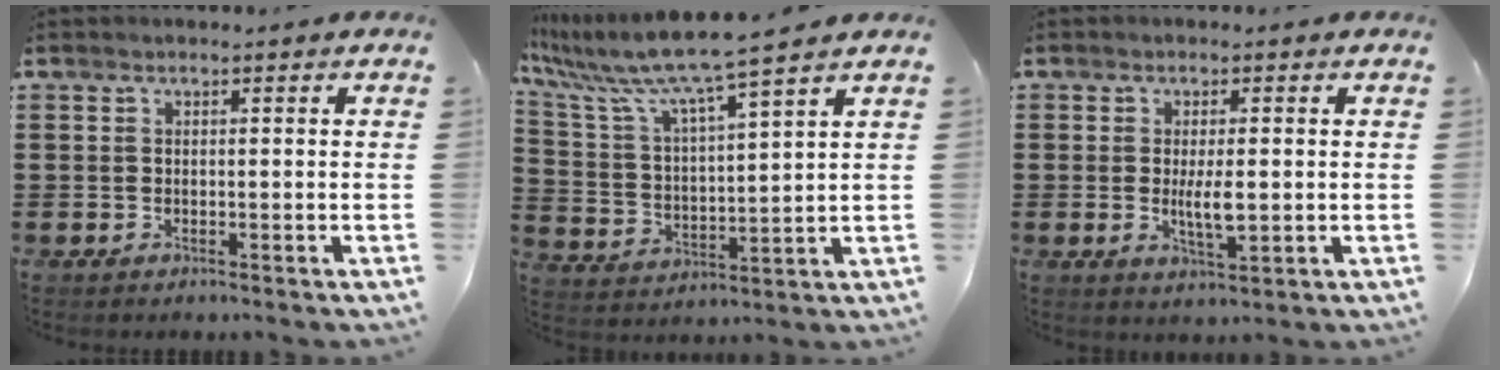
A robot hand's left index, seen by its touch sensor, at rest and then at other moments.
{"total": 8.5, "force": [7.3, -0.6, 4.4], "torque": [-0.118, -0.048, 0.117]}
{"total": 4.5, "force": [0.0, 1.2, 4.3], "torque": [-0.076, -0.006, -0.004]}